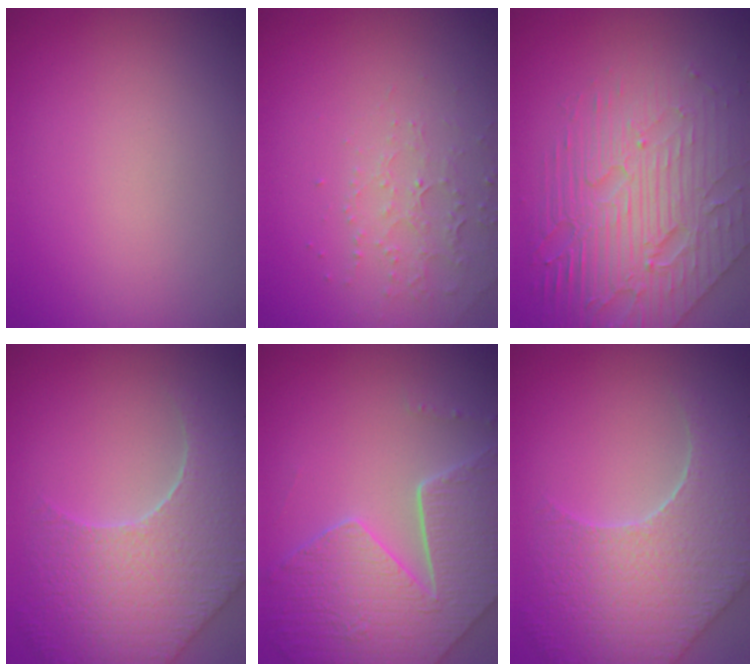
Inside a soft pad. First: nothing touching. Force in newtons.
{"total": 2.2, "press": 2.1, "slide": 0.6}
{"total": 7.9, "press": 5.4, "slide": 5.8}
{"total": 8.3, "press": 6.1, "slide": 5.6}
{"total": 7.9, "press": 5.8, "slide": 5.5}
{"total": 8.3, "press": 6.1, "slide": 5.6}